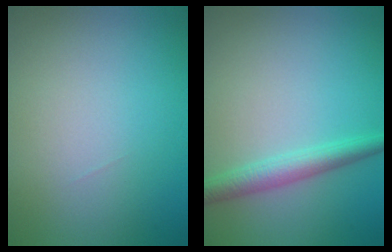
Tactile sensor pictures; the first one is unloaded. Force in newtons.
{"total": 2.8, "press": 2.8, "slide": 0.0}